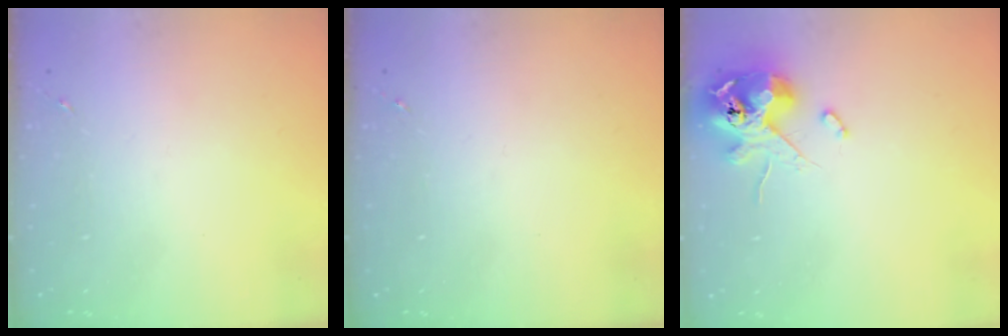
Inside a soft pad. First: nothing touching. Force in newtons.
{"total": 0.0}
{"total": 12.7, "press": 12.5, "slide": 2.1}